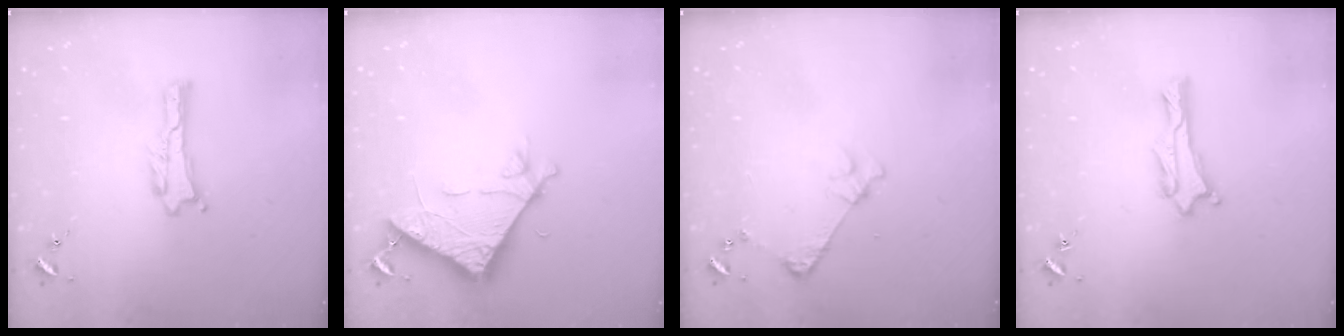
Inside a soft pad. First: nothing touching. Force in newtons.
{"total": 7.3, "press": 7.3, "slide": 0.6}
{"total": 3.2, "press": 3.2, "slide": 0.3}
{"total": 0.0}